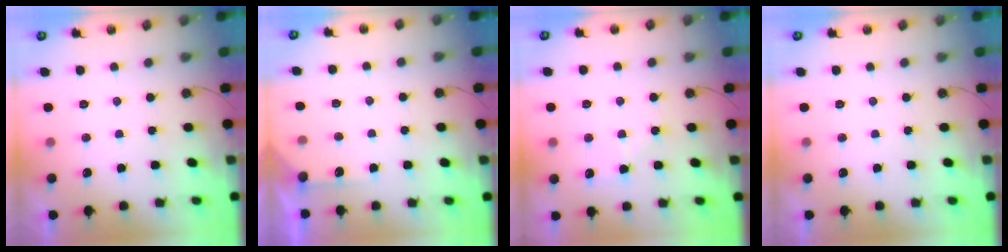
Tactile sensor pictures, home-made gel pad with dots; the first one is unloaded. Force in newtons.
{"total": 4.1, "press": 4.1, "slide": 0.6}
{"total": 6.8, "press": 6.7, "slide": 0.6}
{"total": 0.0}